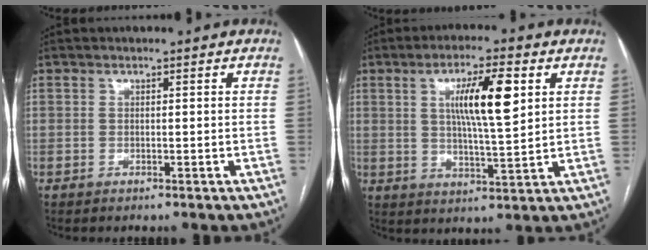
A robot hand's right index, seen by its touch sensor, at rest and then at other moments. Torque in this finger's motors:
{"motor_torque": [0.99, 0.73, 0.73, 0.08]}